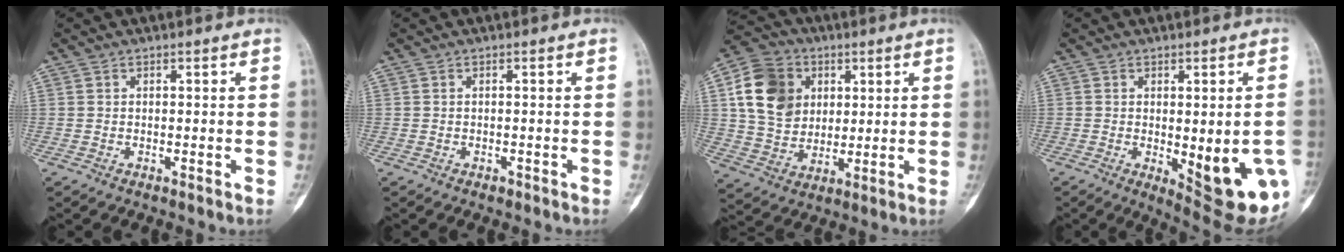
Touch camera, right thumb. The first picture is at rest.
{"total": 0.7, "force": [-0.4, 0.4, 0.3], "torque": [-0.003, 0.001, -0.005]}
{"total": 15.0, "force": [4.0, 12.1, 7.9], "torque": [-0.123, -0.001, 0.073]}
{"total": 15.8, "force": [-3.5, 5.2, 14.5], "torque": [-0.148, -0.010, -0.020]}